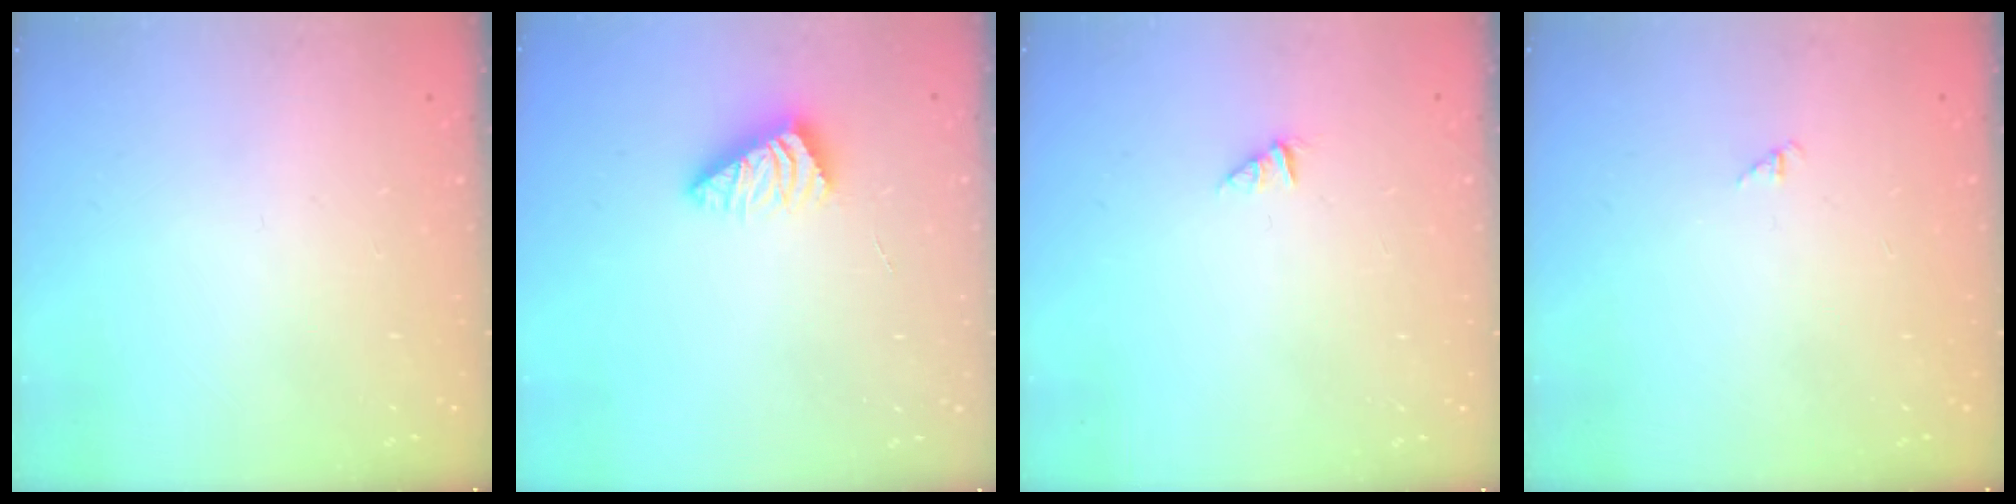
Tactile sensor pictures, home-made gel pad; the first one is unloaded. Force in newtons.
{"total": 3.7, "press": 3.7, "slide": 0.7}
{"total": 0.0}
{"total": 1.2, "press": 1.1, "slide": 0.3}